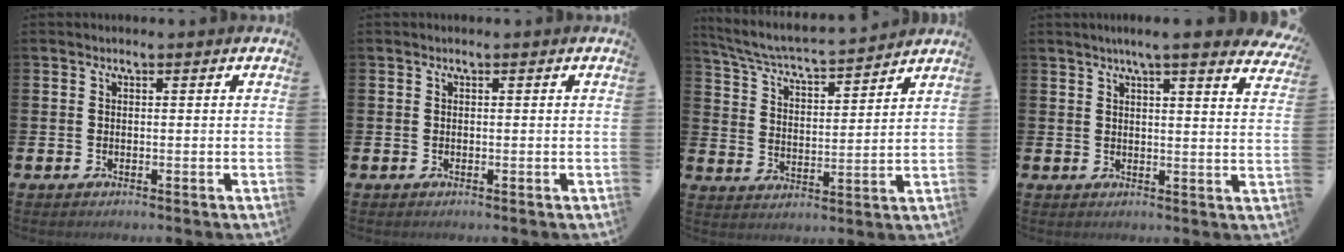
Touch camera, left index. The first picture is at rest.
{"total": 0.0}
{"total": 5.5, "force": [5.2, 0.2, 1.5], "torque": [-0.059, -0.044, 0.086]}
{"total": 4.8, "force": [4.3, -0.1, 2.1], "torque": [-0.036, -0.024, 0.069]}